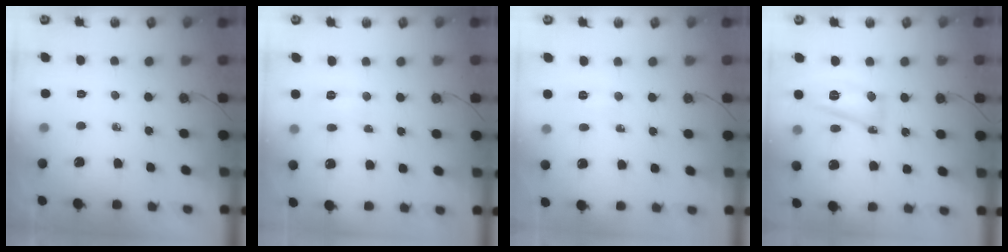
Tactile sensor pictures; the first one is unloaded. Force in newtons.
{"total": 3.9, "press": 3.8, "slide": 0.5}
{"total": 2.8, "press": 2.5, "slide": 1.2}
{"total": 11.3, "press": 11.2, "slide": 1.3}